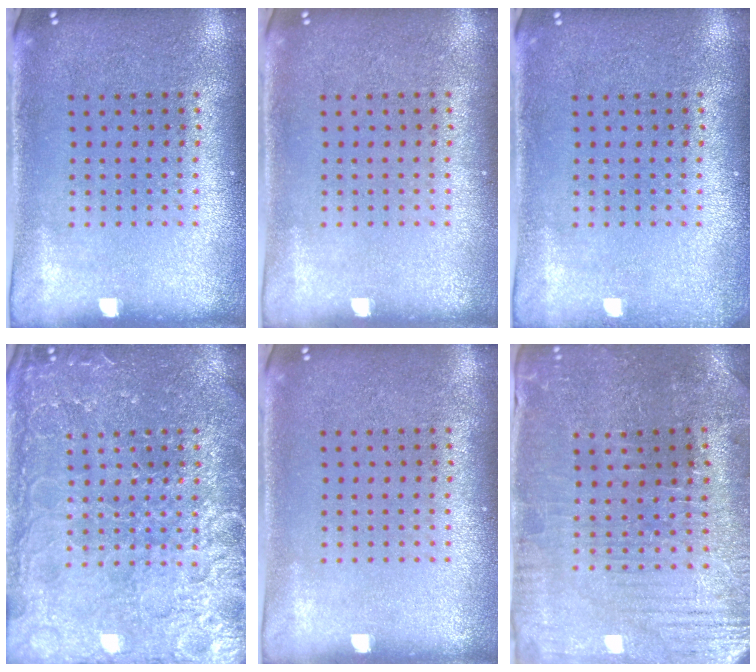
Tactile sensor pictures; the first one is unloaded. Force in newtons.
{"total": 0.0}
{"total": 0.9, "press": 0.8, "slide": 0.2}
{"total": 4.3, "press": 4.3, "slide": 0.5}
{"total": 0.0}
{"total": 1.3, "press": 1.2, "slide": 0.4}